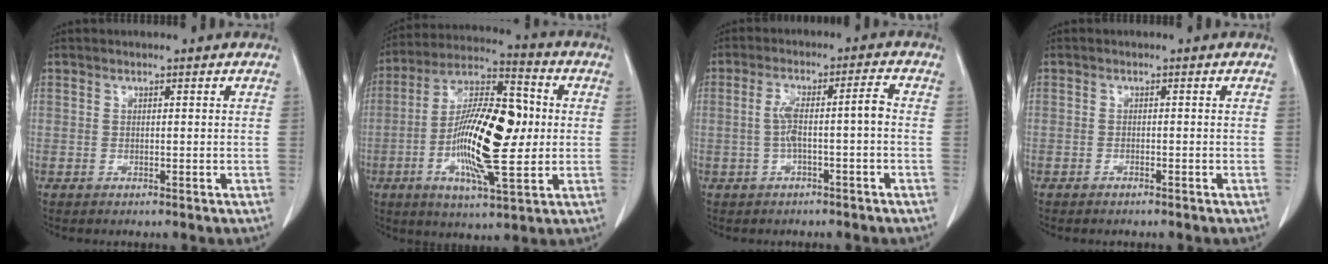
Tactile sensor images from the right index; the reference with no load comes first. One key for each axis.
{"total": 17.9, "fx": -1.2, "fy": 4.7, "fz": 17.2, "tx": -0.320, "ty": 0.010, "tz": -0.027}
{"total": 5.5, "fx": -0.7, "fy": 0.6, "fz": 5.4, "tx": -0.106, "ty": 0.026, "tz": -0.009}
{"total": 0.6, "fx": -0.5, "fy": 0.0, "fz": 0.2, "tx": -0.010, "ty": -0.001, "tz": -0.010}